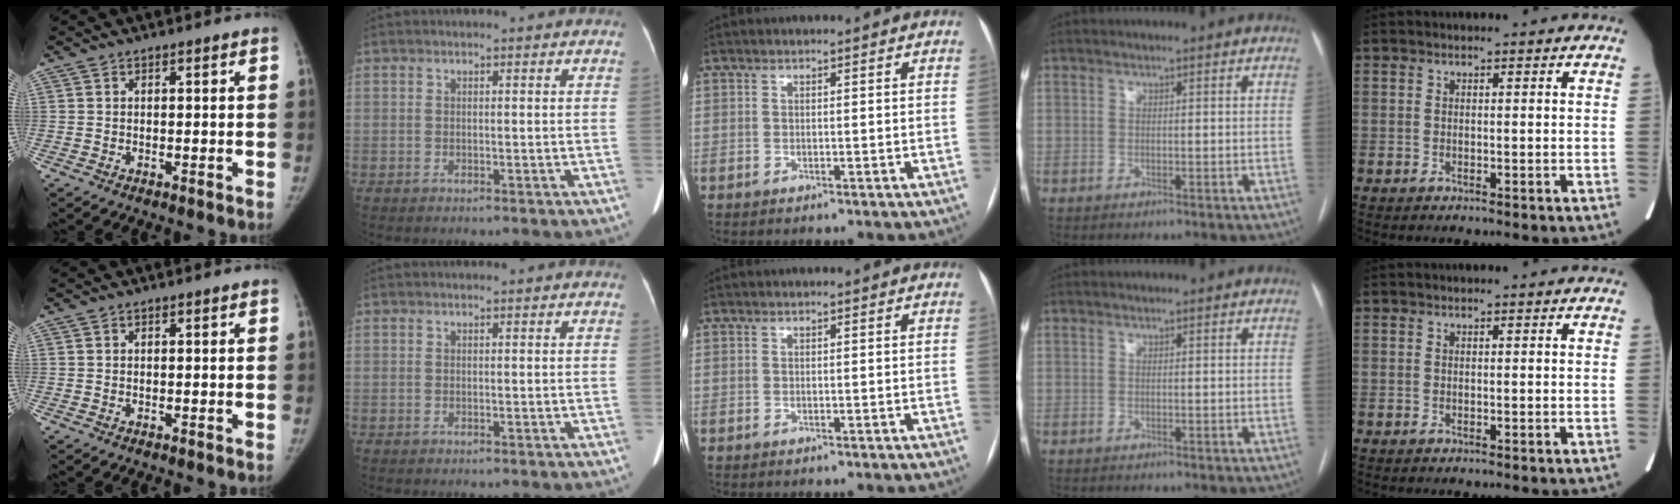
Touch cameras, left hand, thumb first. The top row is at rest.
{}